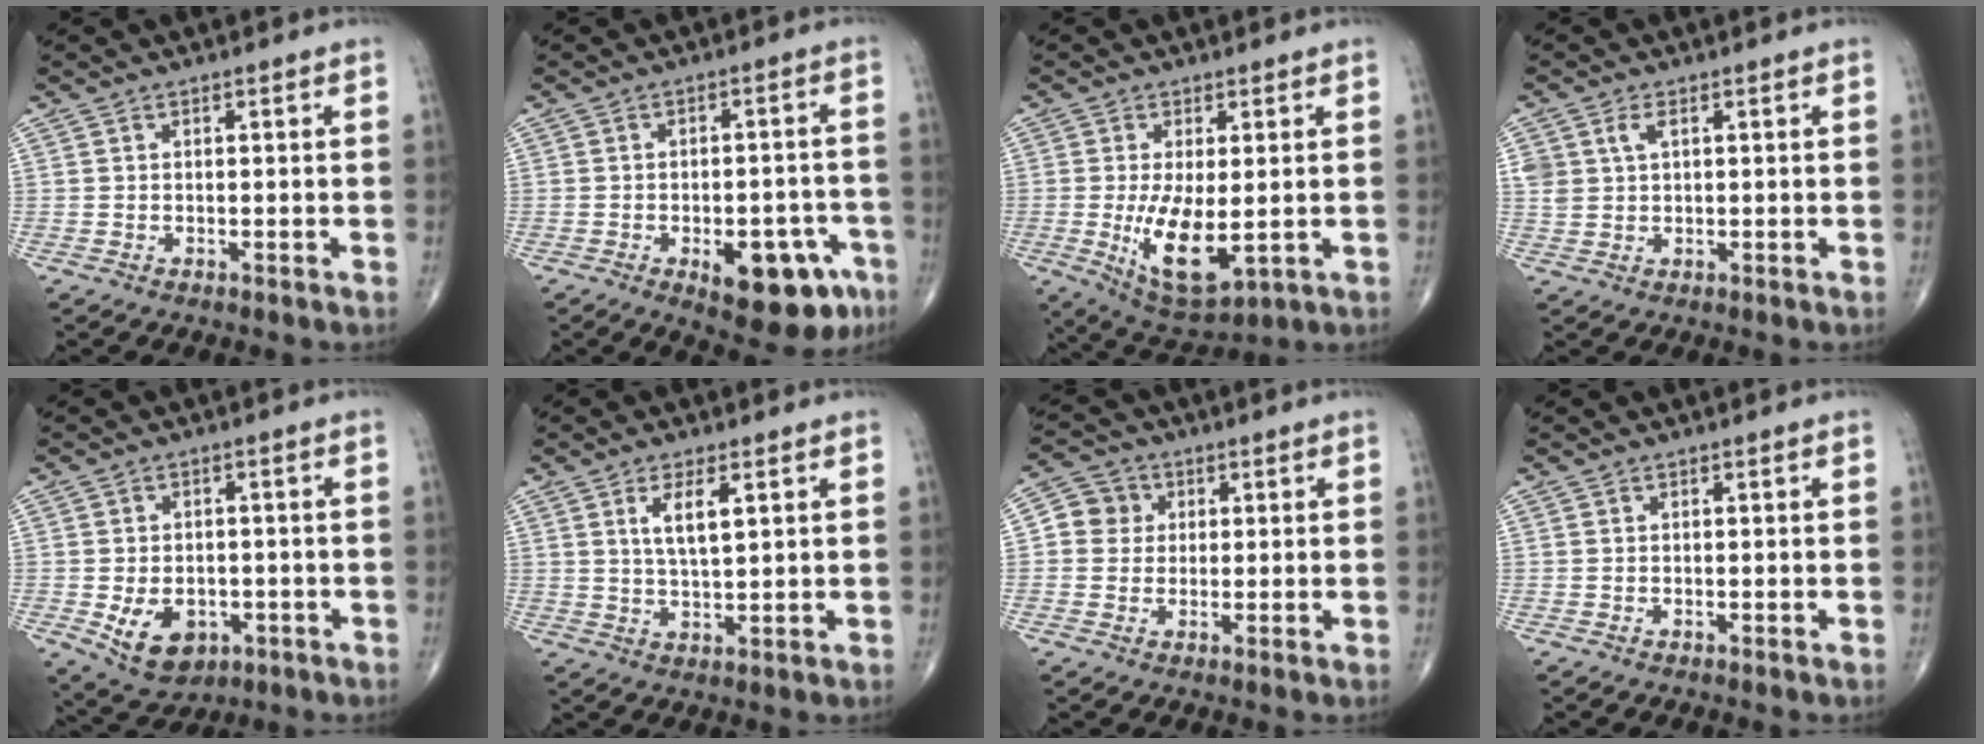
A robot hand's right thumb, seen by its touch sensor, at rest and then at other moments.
{"total": 13.6, "force": [-6.4, 6.2, 10.3], "torque": [-0.104, 0.030, -0.074]}
{"total": 10.7, "force": [-1.3, 4.4, 9.6], "torque": [-0.163, -0.030, -0.008]}
{"total": 3.5, "force": [1.4, 2.1, 2.5], "torque": [-0.053, 0.003, 0.031]}
{"total": 9.0, "force": [-2.7, 6.4, 5.7], "torque": [-0.077, 0.008, -0.027]}
{"total": 5.6, "force": [2.1, 1.8, 4.9], "torque": [-0.089, -0.017, 0.043]}
{"total": 5.4, "force": [0.9, 5.2, 1.4], "torque": [0.003, 0.006, 0.004]}
{"total": 0.0}